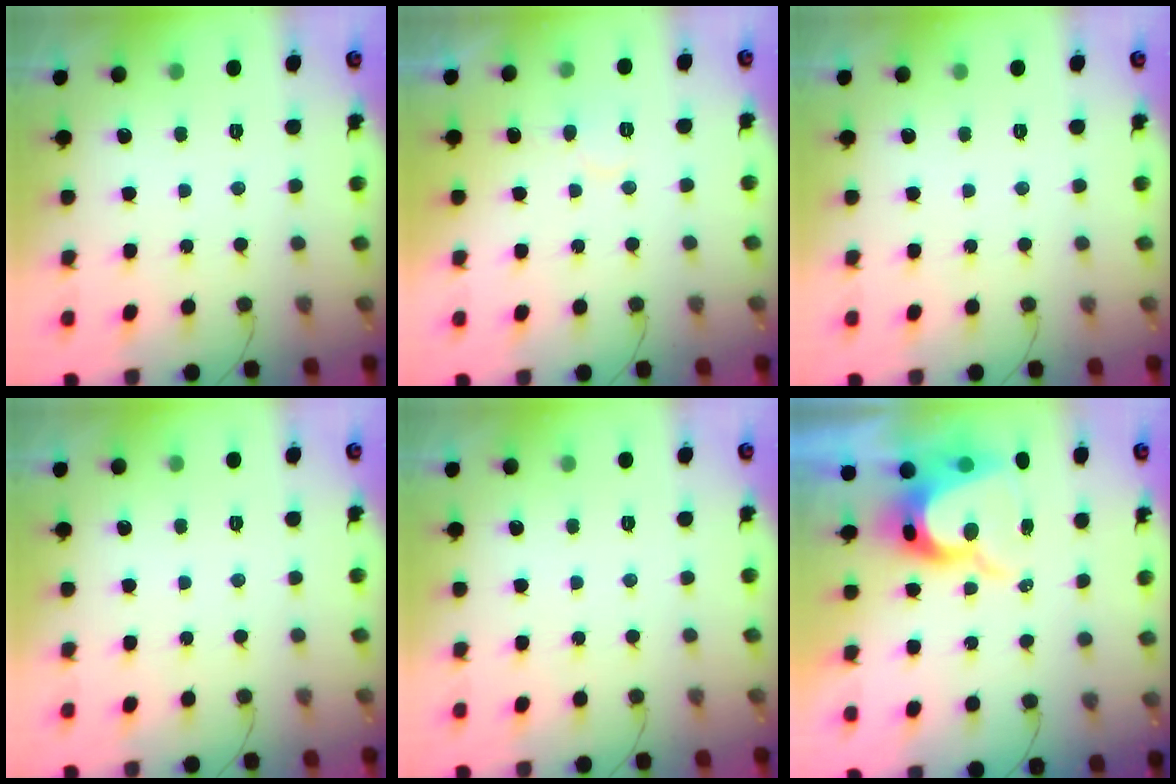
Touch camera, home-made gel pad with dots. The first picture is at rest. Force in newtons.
{"total": 4.9, "press": 4.9, "slide": 0.5}
{"total": 0.0}
{"total": 0.0}
{"total": 0.0}
{"total": 11.1, "press": 11.0, "slide": 0.9}